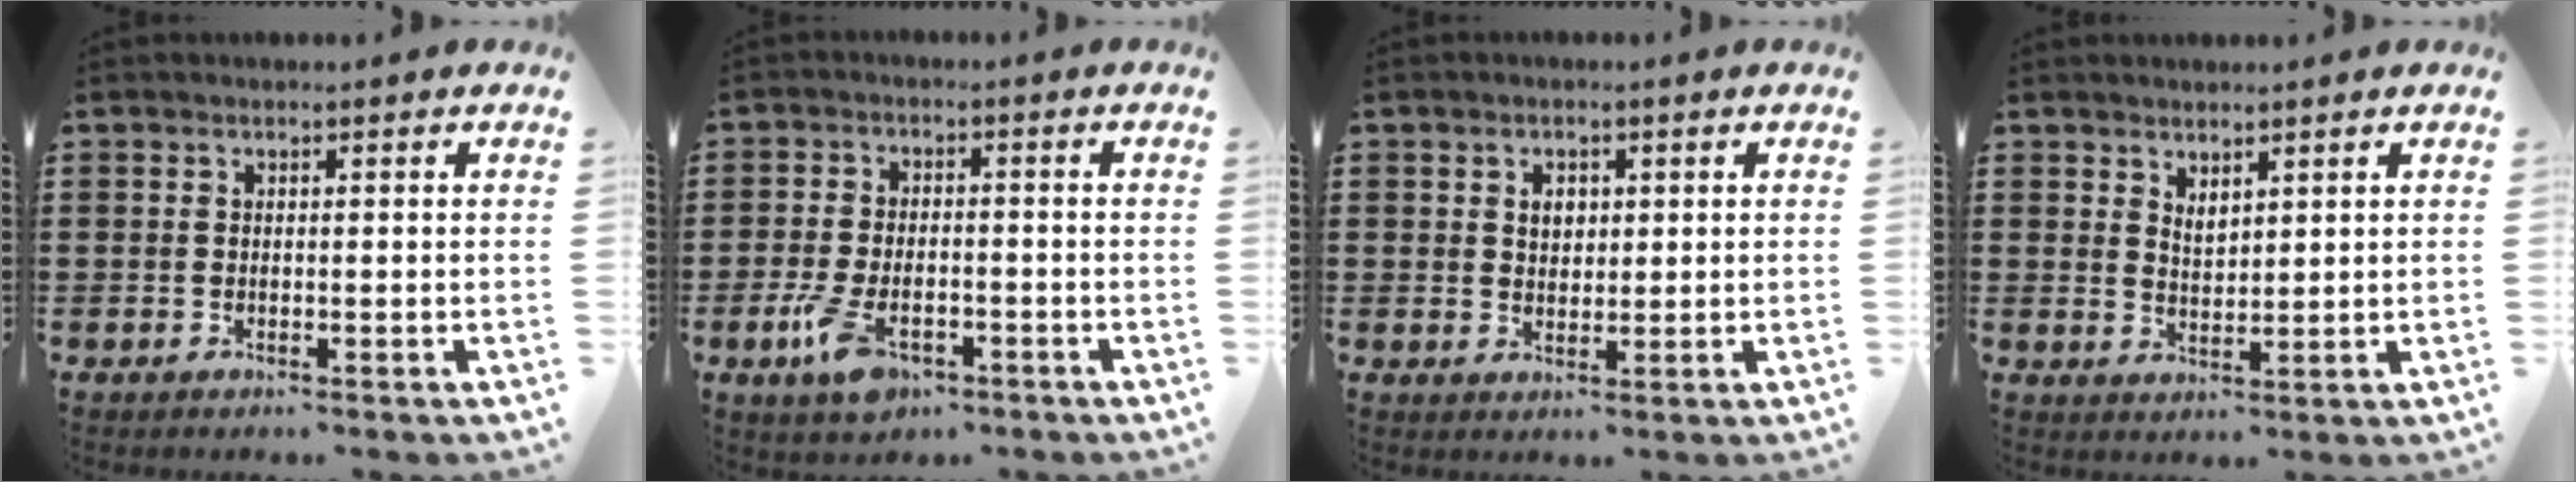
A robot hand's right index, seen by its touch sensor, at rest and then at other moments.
{"total": 5.7, "force": [-3.0, 2.7, 4.1], "torque": [-0.102, -0.005, -0.059]}
{"total": 2.3, "force": [0.8, 1.7, 1.4], "torque": [-0.033, 0.008, 0.014]}
{"total": 2.1, "force": [1.9, 0.8, 0.5], "torque": [-0.014, 0.003, 0.036]}